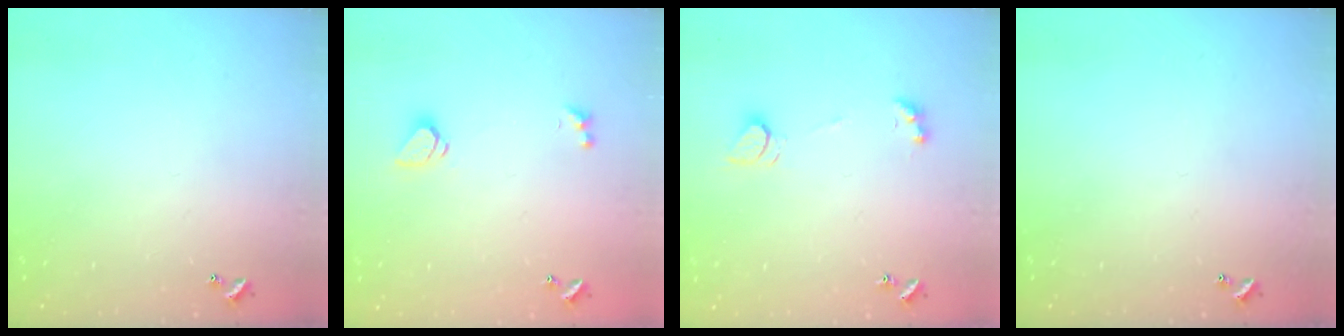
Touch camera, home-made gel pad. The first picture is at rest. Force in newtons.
{"total": 1.5, "press": 1.4, "slide": 0.5}
{"total": 2.2, "press": 2.2, "slide": 0.4}
{"total": 0.0}